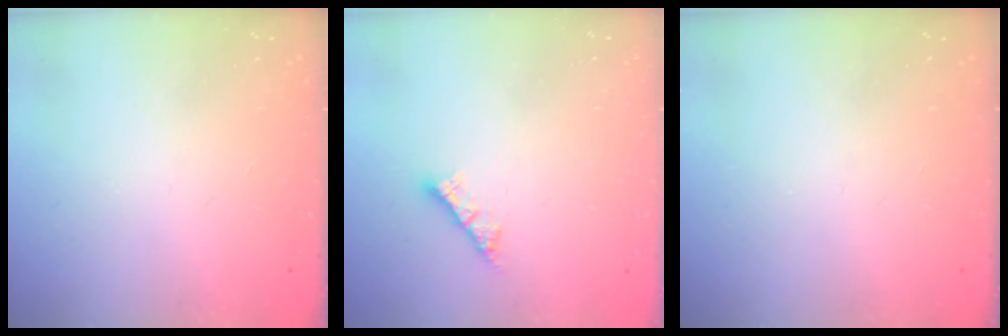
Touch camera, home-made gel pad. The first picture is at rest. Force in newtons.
{"total": 4.8, "press": 4.8, "slide": 0.3}
{"total": 0.0}